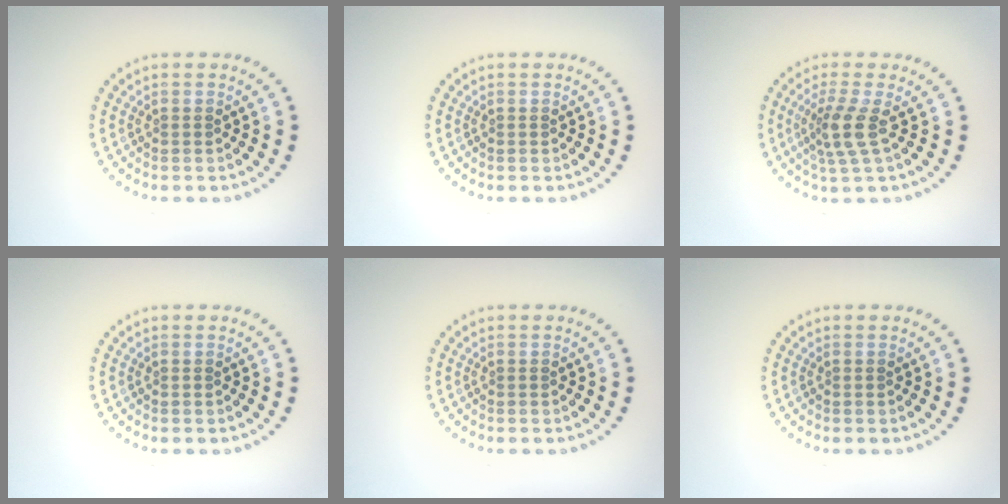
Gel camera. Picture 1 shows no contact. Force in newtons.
{"total": 0.0}
{"total": 2.9, "press": 2.2, "slide": 1.9}
{"total": 0.0}
{"total": 0.0}
{"total": 0.0}